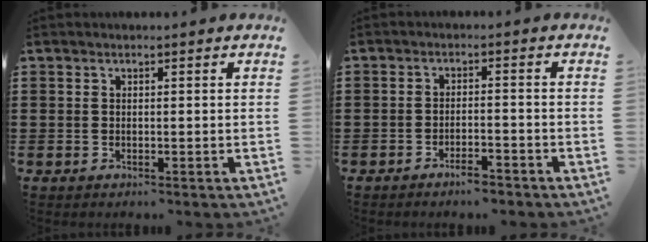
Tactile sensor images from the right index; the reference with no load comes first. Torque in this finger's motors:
{"motor_torque": [0.75, -0.44, 0.24, 0.00]}